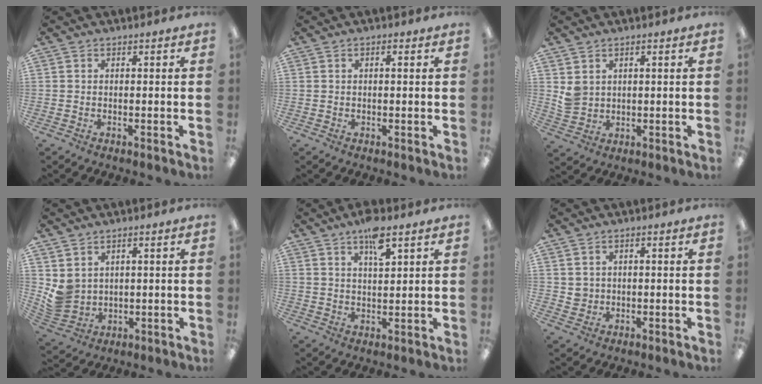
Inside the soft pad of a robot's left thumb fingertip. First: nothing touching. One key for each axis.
{"total": 0.8, "fx": 0.3, "fy": 0.2, "fz": 0.7, "tx": -0.008, "ty": -0.001, "tz": 0.004}
{"total": 3.5, "fx": 1.7, "fy": 2.9, "fz": 1.1, "tx": -0.018, "ty": -0.004, "tz": 0.033}
{"total": 5.1, "fx": 2.0, "fy": 4.4, "fz": 1.5, "tx": -0.038, "ty": -0.014, "tz": 0.042}
{"total": 6.6, "fx": 4.3, "fy": 1.9, "fz": 4.6, "tx": -0.069, "ty": -0.021, "tz": 0.070}
{"total": 2.2, "fx": 0.7, "fy": 2.0, "fz": 0.1, "tx": -0.004, "ty": 0.002, "tz": 0.013}